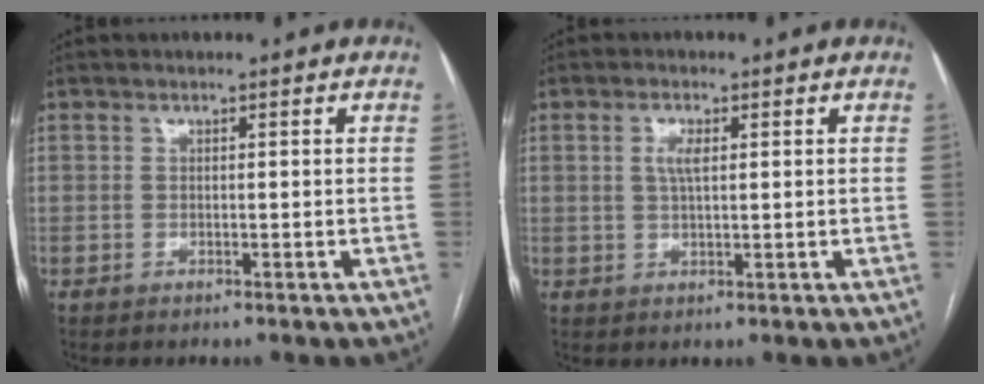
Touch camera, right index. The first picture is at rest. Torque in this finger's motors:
{"motor_torque": [0.12, -0.09, 0.17, 0.03]}